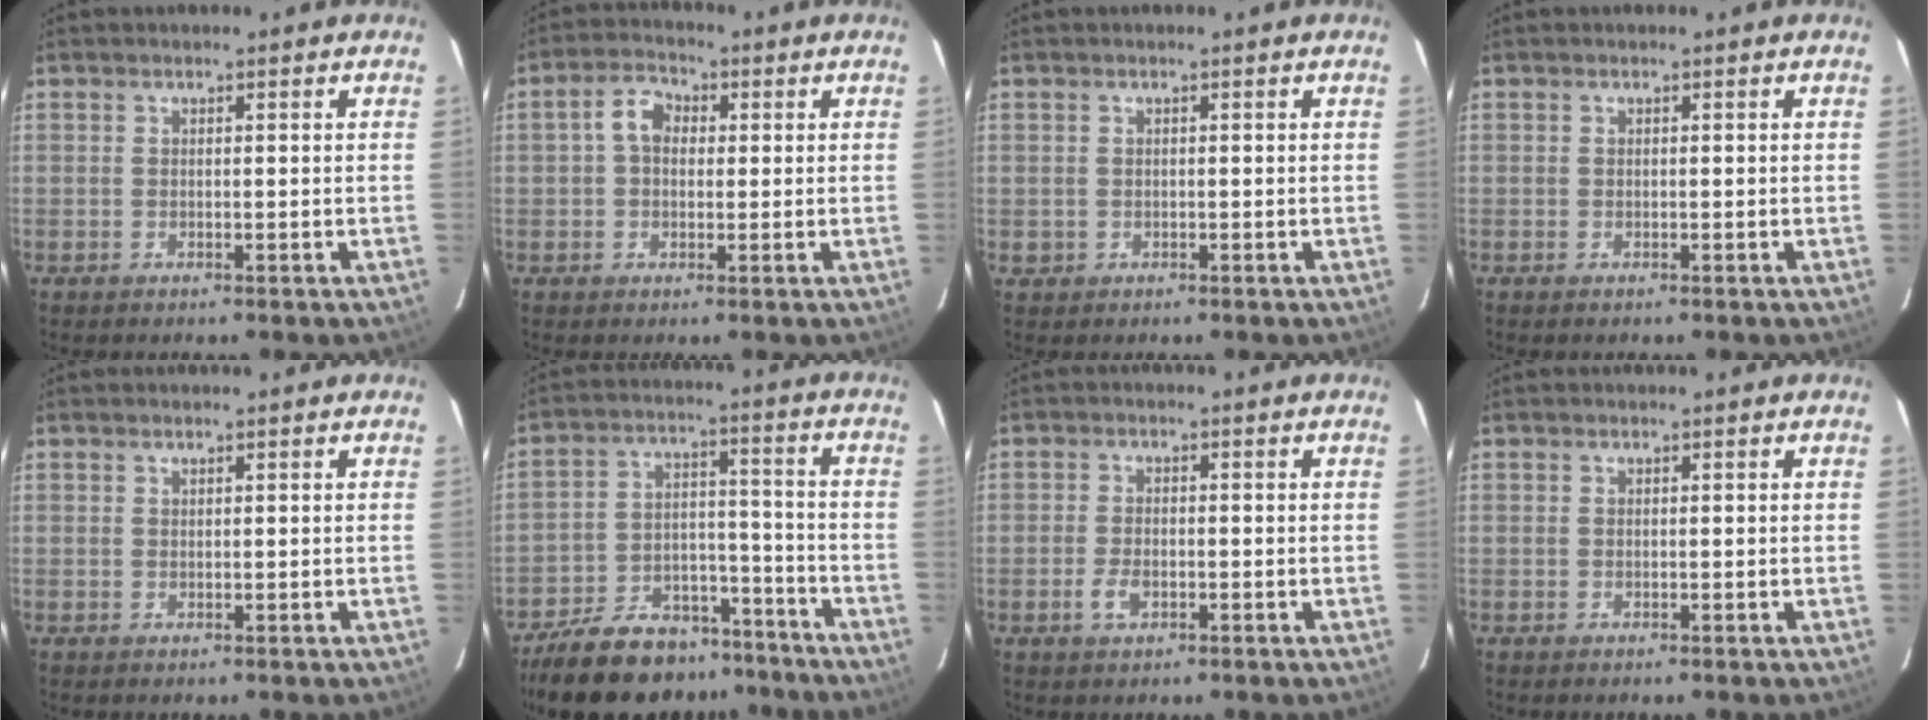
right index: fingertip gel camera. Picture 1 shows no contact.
{"total": 4.7, "force": [0.5, 3.5, 3.0], "torque": [-0.058, 0.020, 0.007]}
{"total": 1.3, "force": [-0.1, 1.3, 0.1], "torque": [0.000, 0.002, 0.001]}
{"total": 0.0}
{"total": 0.0}
{"total": 20.2, "force": [-16.2, 9.2, 7.7], "torque": [-0.174, 0.033, -0.231]}
{"total": 3.4, "force": [-1.4, 1.9, 2.4], "torque": [-0.054, -0.001, -0.025]}
{"total": 0.0}